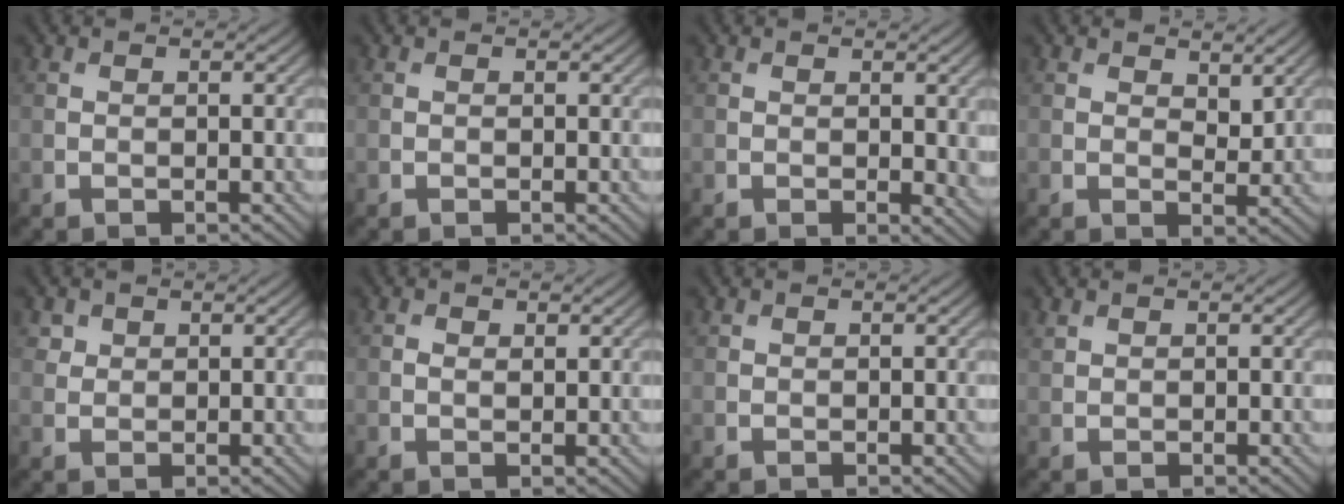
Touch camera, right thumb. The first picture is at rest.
{"total": 0.0}
{"total": 1.8, "force": [0.2, 0.9, 1.5], "torque": [-0.016, -0.007, 0.006]}
{"total": 3.2, "force": [1.9, 1.6, 2.0], "torque": [-0.032, -0.007, 0.032]}
{"total": 1.7, "force": [1.0, 1.3, 0.3], "torque": [-0.006, -0.007, 0.022]}
{"total": 1.0, "force": [0.5, 0.5, 0.7], "torque": [-0.013, -0.002, 0.008]}
{"total": 0.0}
{"total": 0.6, "force": [0.6, 0.2, 0.1], "torque": [-0.007, 0.000, 0.016]}